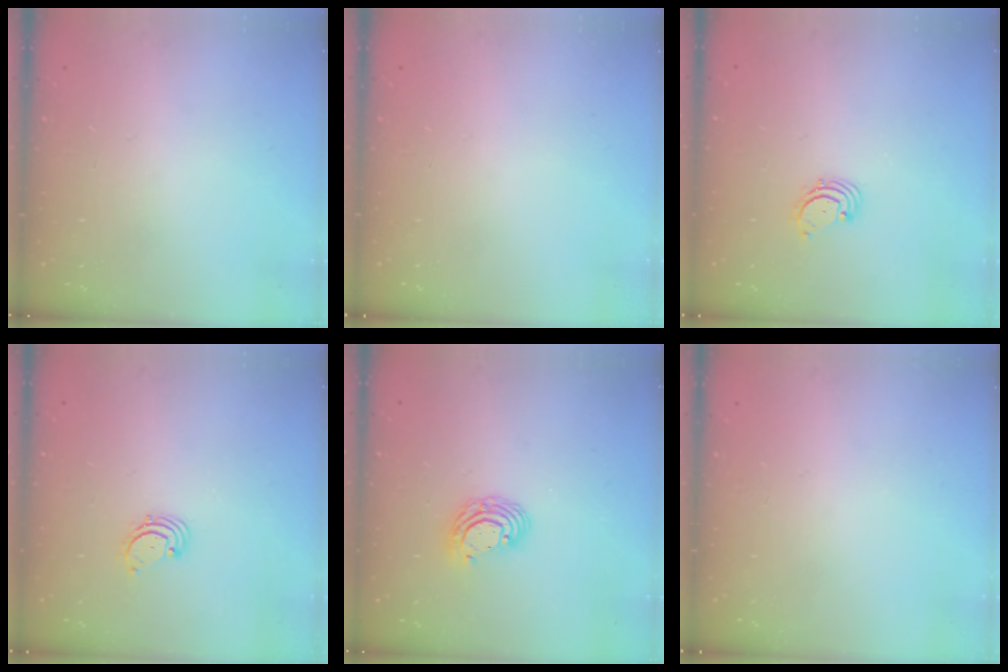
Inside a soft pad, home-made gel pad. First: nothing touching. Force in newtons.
{"total": 0.0}
{"total": 1.7, "press": 1.7, "slide": 0.2}
{"total": 1.7, "press": 1.7, "slide": 0.2}
{"total": 7.3, "press": 7.1, "slide": 1.3}
{"total": 0.0}